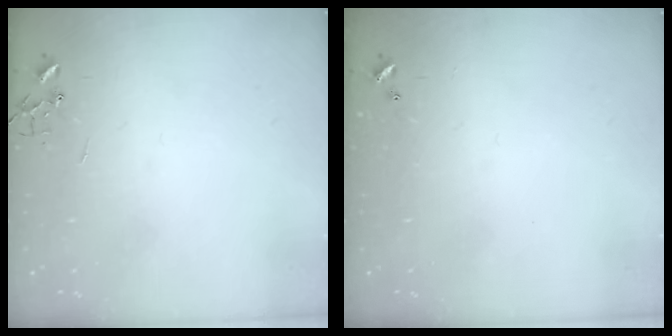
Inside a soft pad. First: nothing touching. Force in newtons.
{"total": 0.0}